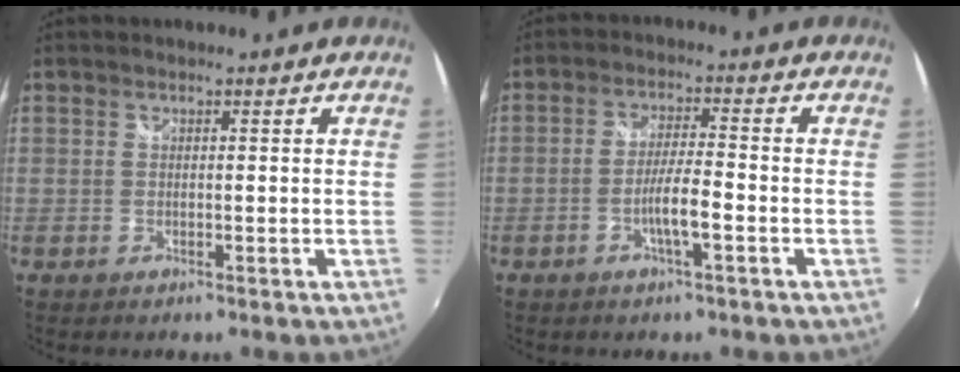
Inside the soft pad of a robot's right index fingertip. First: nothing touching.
{"total": 5.1, "force": [-2.3, 0.2, 4.5], "torque": [-0.087, 0.000, -0.041]}